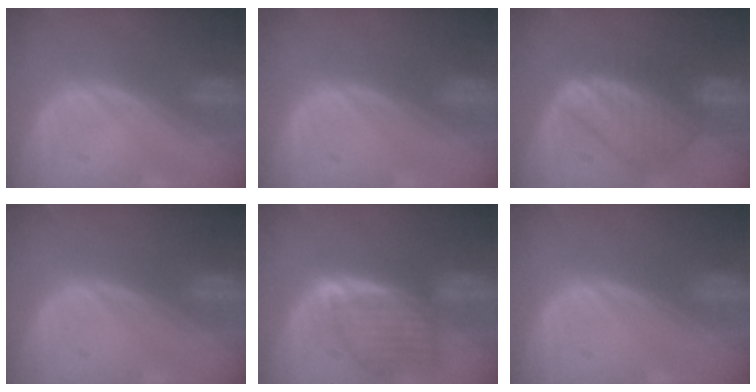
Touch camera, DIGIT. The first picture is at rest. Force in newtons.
{"total": 0.0}
{"total": 8.9, "press": 7.7, "slide": 4.4}
{"total": 0.0}
{"total": 8.1, "press": 7.3, "slide": 3.5}
{"total": 0.0}